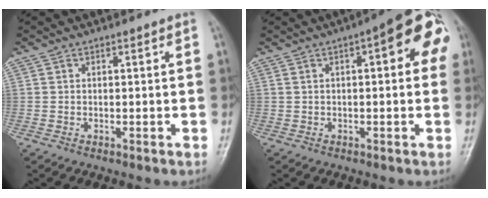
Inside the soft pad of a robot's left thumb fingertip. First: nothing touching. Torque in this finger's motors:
{"motor_torque": [1.16, 1.23, 1.13, -0.12, 0.15]}